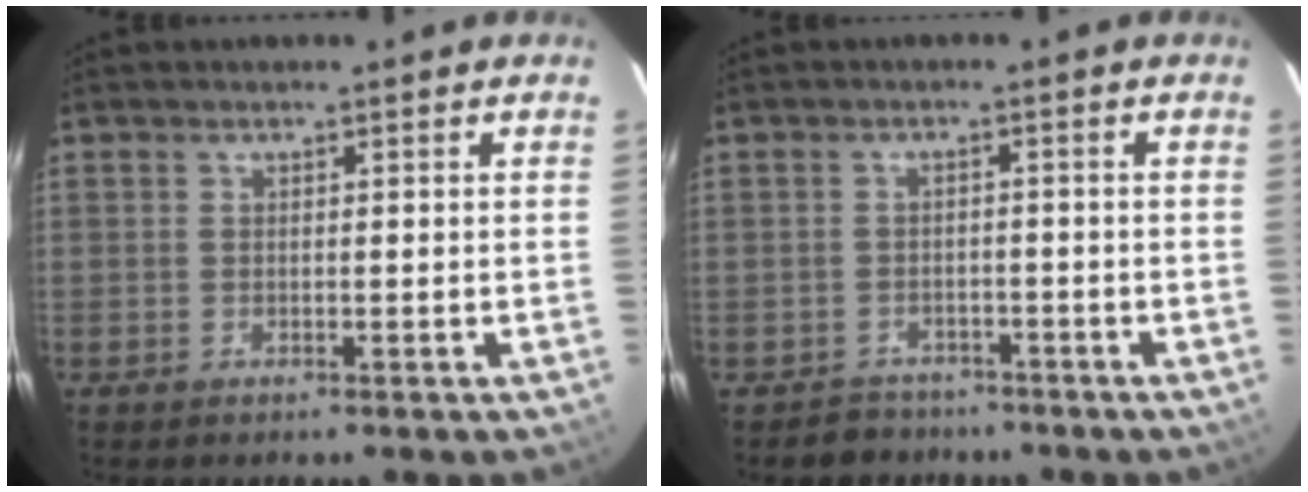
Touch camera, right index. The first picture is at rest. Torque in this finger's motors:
{"motor_torque": [-1.16, -0.53, -0.56, -0.21]}